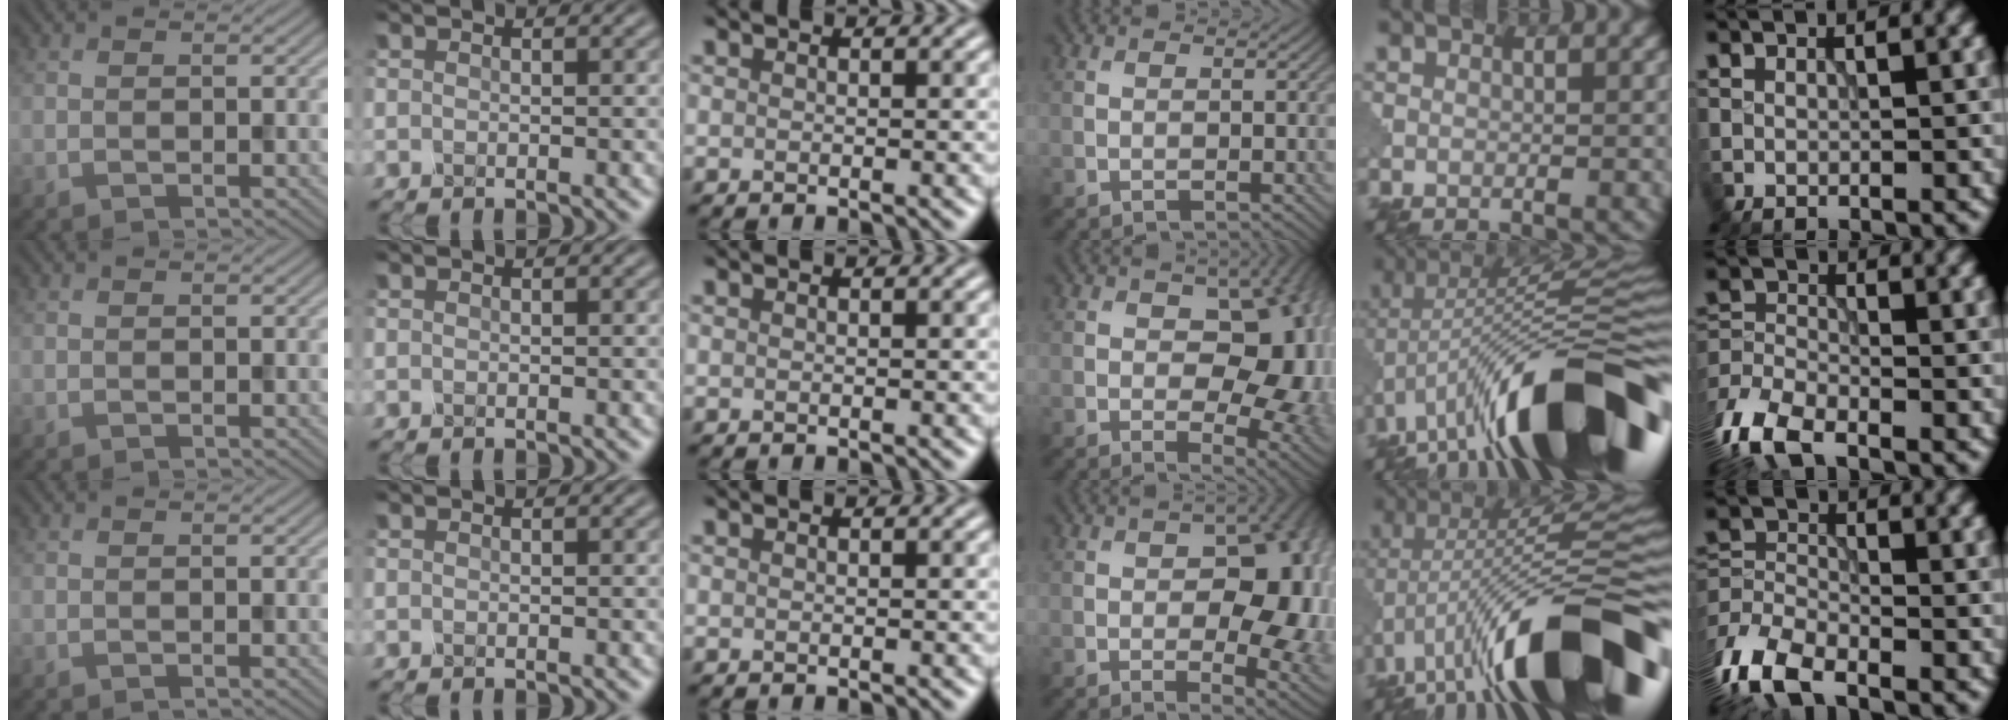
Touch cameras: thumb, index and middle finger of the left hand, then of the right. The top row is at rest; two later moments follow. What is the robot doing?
{"motion": "shake", "object": "salt shaker"}